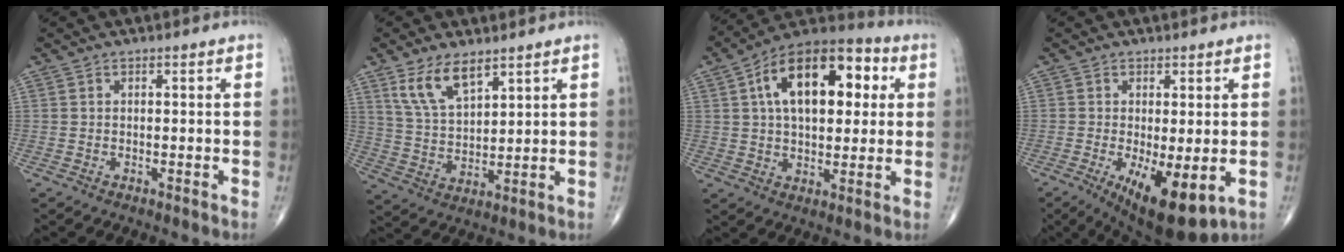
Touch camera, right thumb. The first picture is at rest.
{"total": 8.9, "force": [5.6, 3.8, 5.7], "torque": [-0.099, -0.029, 0.117]}
{"total": 20.4, "force": [5.2, 11.0, 16.3], "torque": [-0.225, 0.021, 0.071]}
{"total": 11.2, "force": [-3.2, 3.9, 10.0], "torque": [-0.153, -0.024, -0.037]}